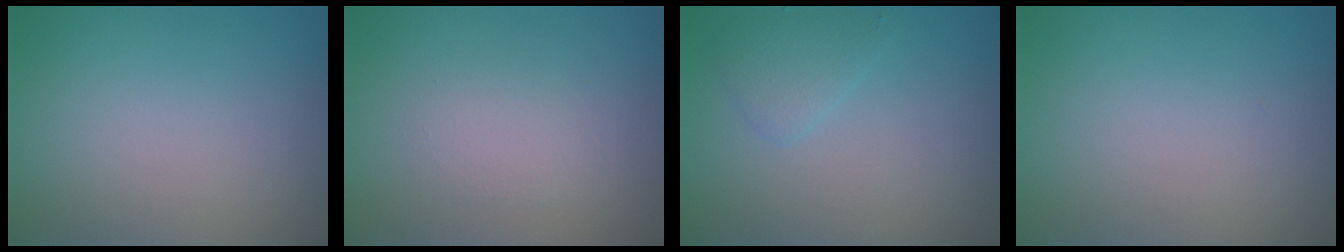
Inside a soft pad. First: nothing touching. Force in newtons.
{"total": 1.7, "press": 1.7, "slide": 0.1}
{"total": 1.7, "press": 1.7, "slide": 0.0}
{"total": 0.0}